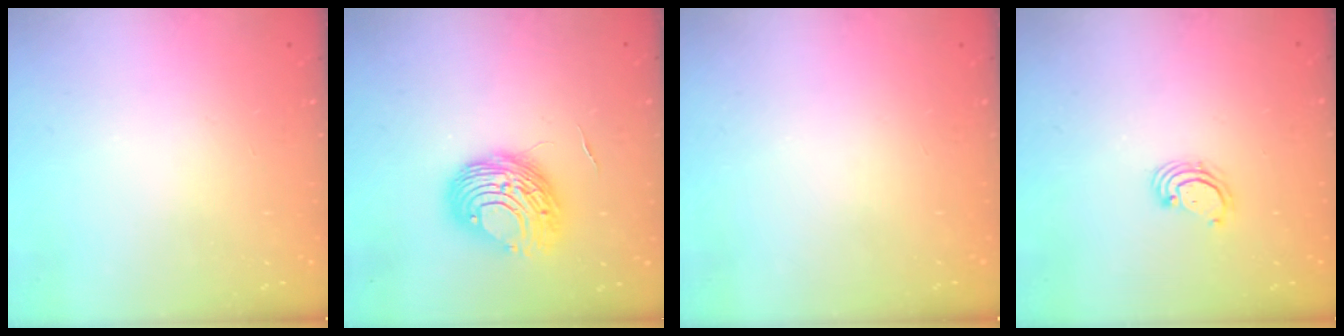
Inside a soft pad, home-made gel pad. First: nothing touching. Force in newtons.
{"total": 9.7, "press": 9.6, "slide": 1.3}
{"total": 0.0}
{"total": 2.8, "press": 2.8, "slide": 0.3}